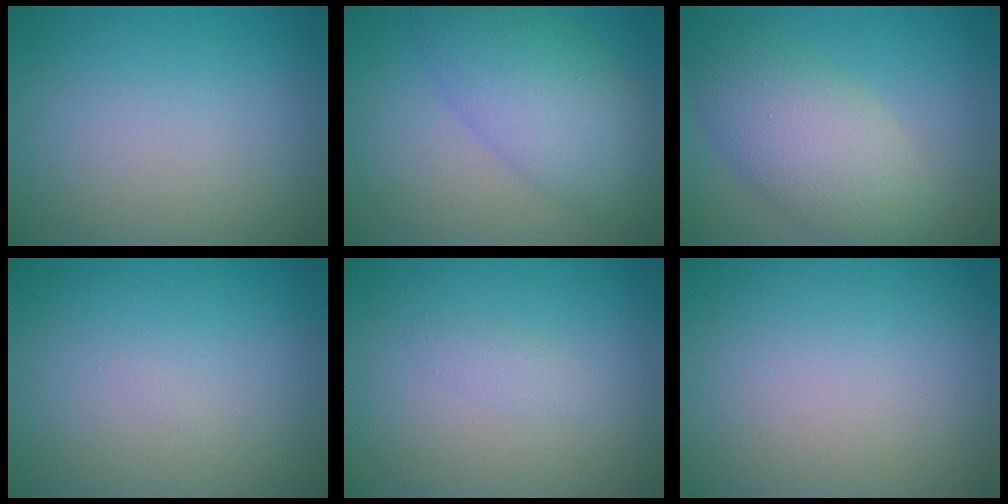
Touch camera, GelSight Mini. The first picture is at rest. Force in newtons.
{"total": 4.8, "press": 4.8, "slide": 0.2}
{"total": 6.6, "press": 6.6, "slide": 0.2}
{"total": 0.0}
{"total": 0.8, "press": 0.8, "slide": 0.0}
{"total": 0.0}